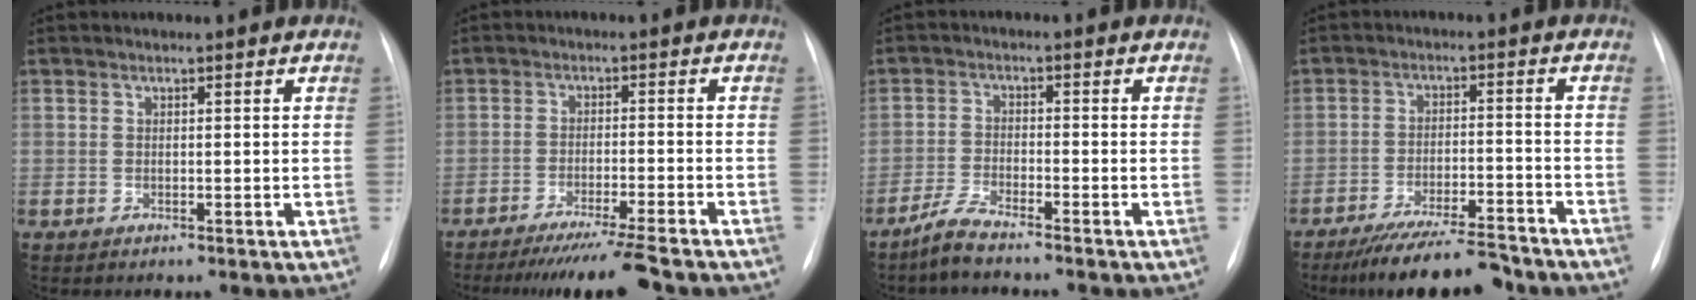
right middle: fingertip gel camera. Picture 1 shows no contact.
{"total": 10.3, "force": [-8.8, -0.9, 5.4], "torque": [-0.072, -0.031, -0.137]}
{"total": 3.9, "force": [-3.5, -0.1, 1.7], "torque": [-0.044, -0.012, -0.077]}
{"total": 13.1, "force": [-11.6, 1.6, 5.9], "torque": [-0.094, -0.007, -0.177]}